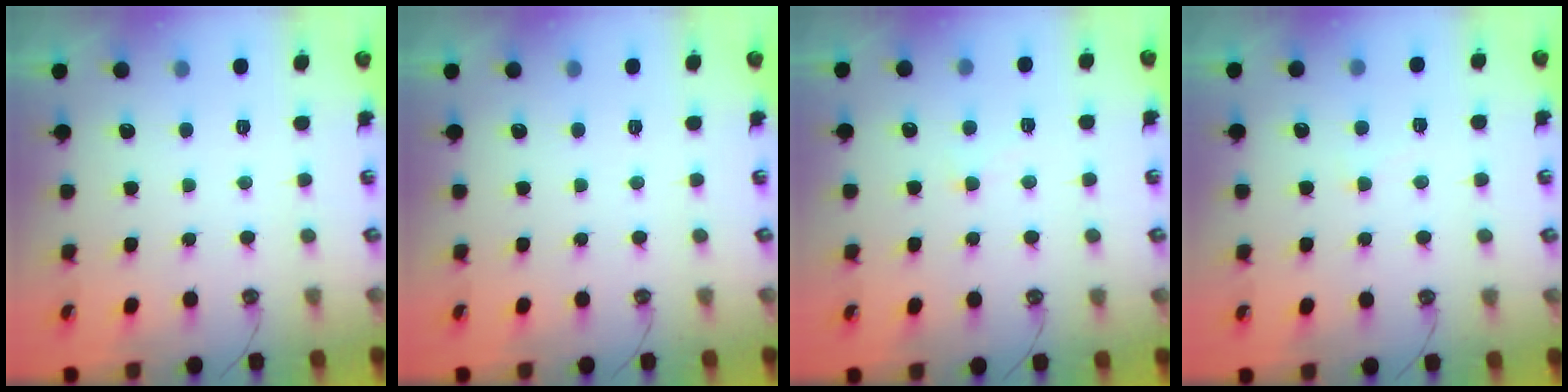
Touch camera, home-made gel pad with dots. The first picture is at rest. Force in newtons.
{"total": 0.0}
{"total": 1.8, "press": 1.7, "slide": 0.5}
{"total": 3.8, "press": 3.7, "slide": 0.8}